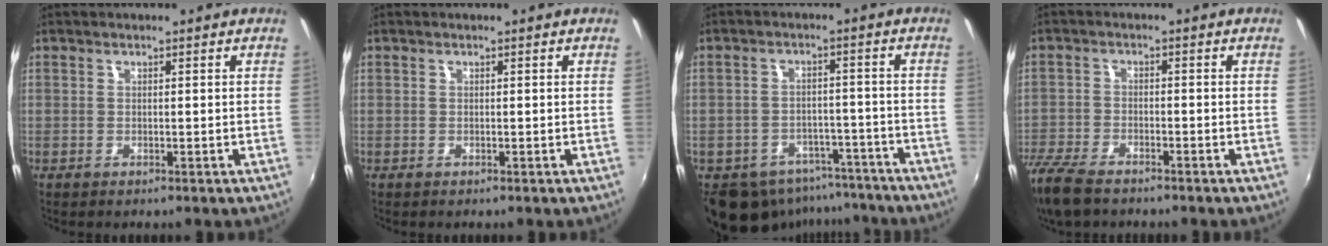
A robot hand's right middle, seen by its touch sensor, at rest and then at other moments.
{"total": 0.0}
{"total": 13.9, "force": [-10.4, 8.2, 4.4], "torque": [-0.107, 0.012, -0.125]}
{"total": 10.4, "force": [-8.2, 3.9, 5.1], "torque": [-0.141, -0.034, -0.159]}